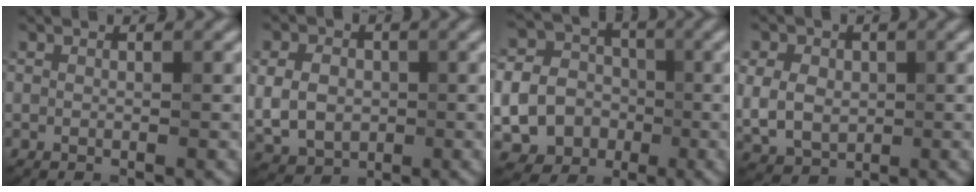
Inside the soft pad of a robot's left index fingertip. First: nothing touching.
{"total": 6.0, "force": [-0.1, 4.6, 3.8], "torque": [-0.077, 0.009, -0.017]}
{"total": 17.0, "force": [-3.7, 15.5, 5.7], "torque": [-0.173, -0.011, -0.085]}
{"total": 7.6, "force": [1.1, 6.0, 4.5], "torque": [-0.078, 0.031, -0.002]}